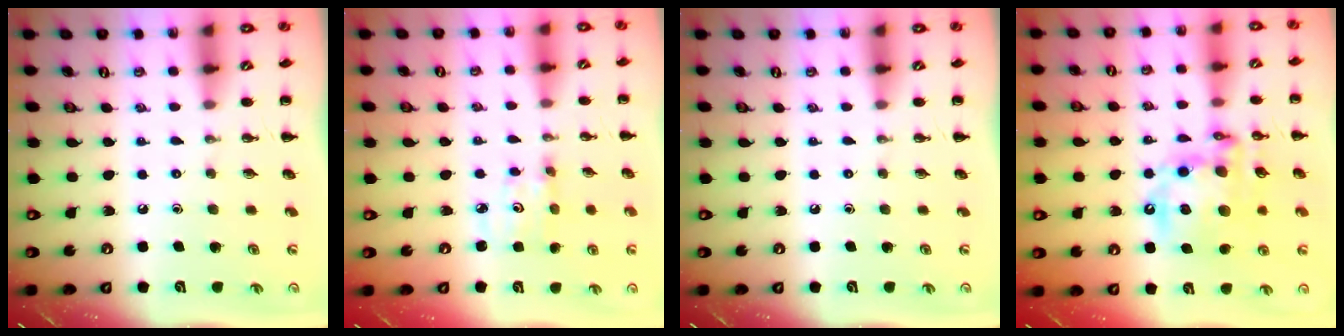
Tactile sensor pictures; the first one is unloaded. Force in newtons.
{"total": 2.8, "press": 2.8, "slide": 0.4}
{"total": 0.0}
{"total": 17.5, "press": 17.1, "slide": 3.7}